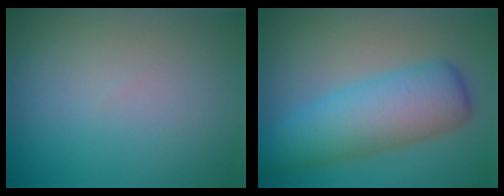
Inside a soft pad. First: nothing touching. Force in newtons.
{"total": 6.9, "press": 6.9, "slide": 0.1}